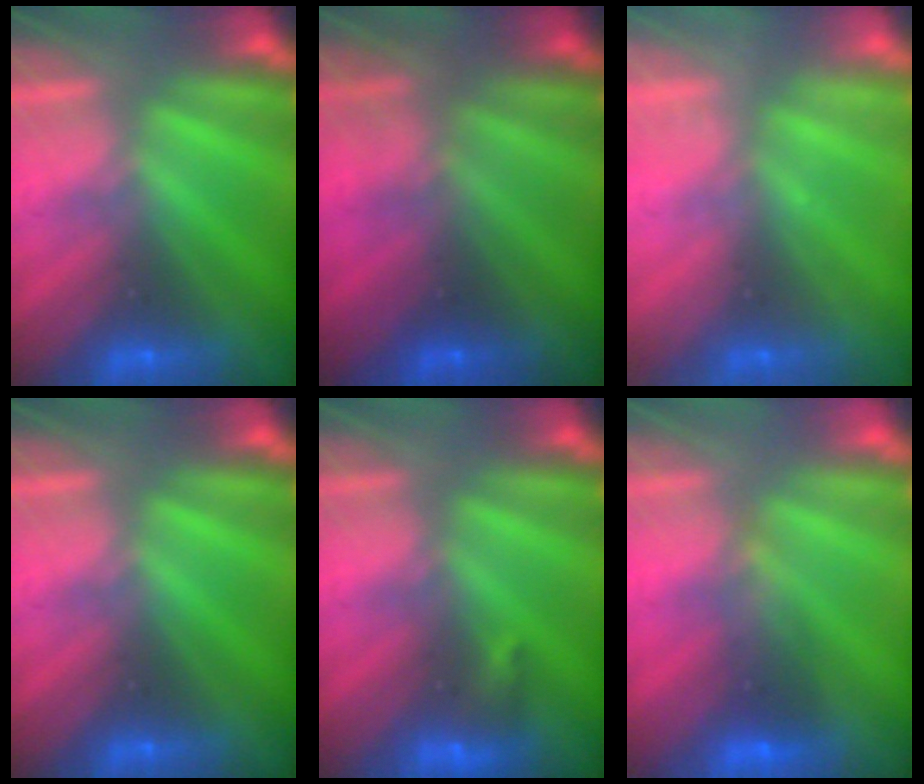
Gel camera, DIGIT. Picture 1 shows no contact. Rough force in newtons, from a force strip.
{"total": 2.9}
{"total": 2.2}
{"total": 0.0}
{"total": 2.8}
{"total": 1.8}